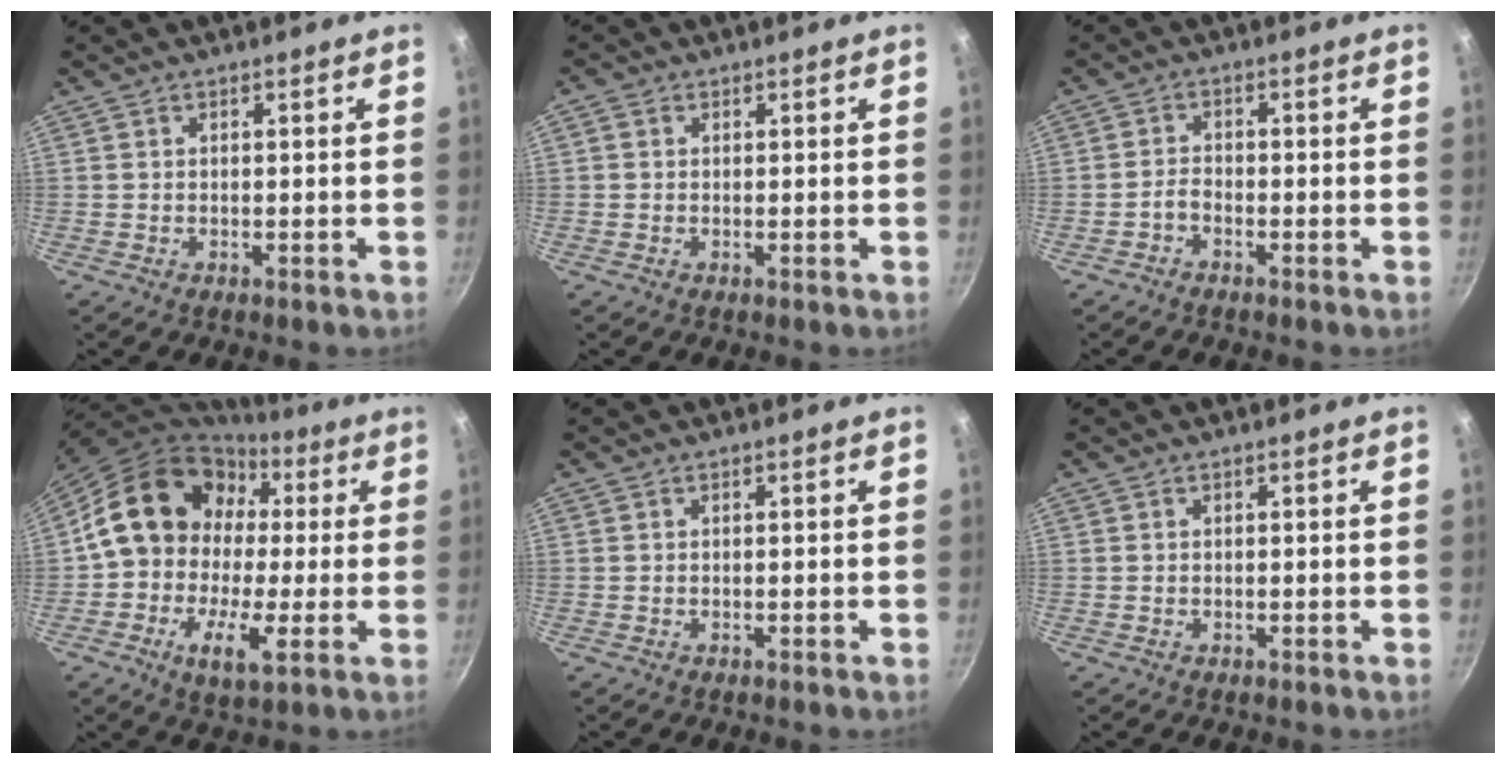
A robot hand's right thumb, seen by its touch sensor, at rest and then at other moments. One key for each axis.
{"total": 1.0, "fx": 0.2, "fy": 0.9, "fz": 0.4, "tx": -0.007, "ty": 0.004, "tz": -0.001}
{"total": 2.0, "fx": -1.5, "fy": 0.8, "fz": 0.9, "tx": -0.020, "ty": 0.016, "tz": -0.032}
{"total": 20.5, "fx": 2.6, "fy": 14.6, "fz": 14.2, "tx": -0.230, "ty": 0.034, "tz": 0.029}
{"total": 0.0}
{"total": 0.0}